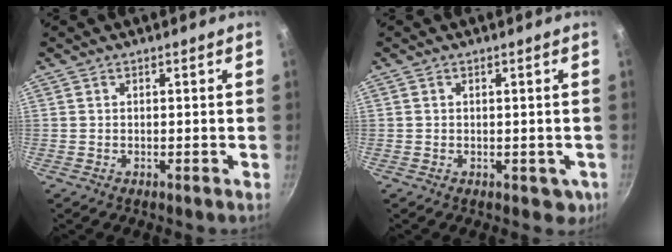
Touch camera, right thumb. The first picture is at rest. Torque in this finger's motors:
{"motor_torque": [-0.15, 0.21, -0.24, 0.08, 0.00]}